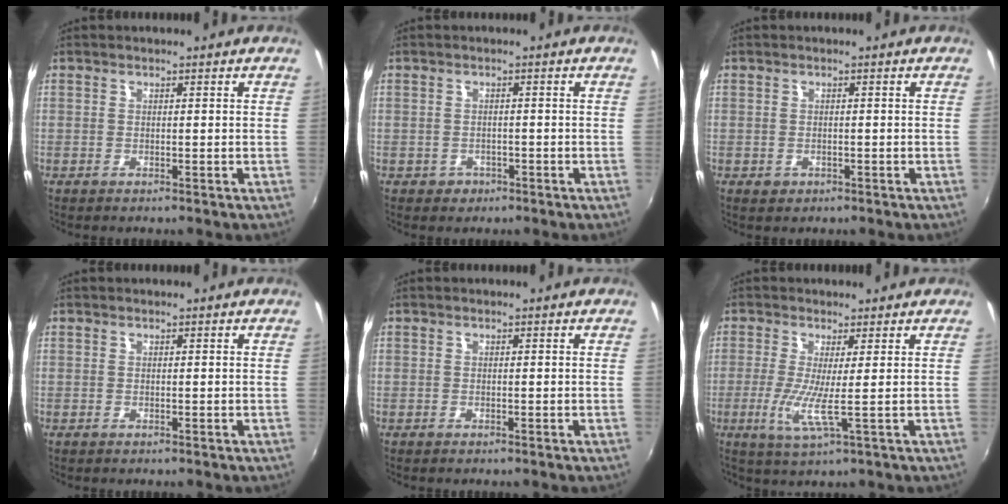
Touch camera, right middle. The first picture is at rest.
{"total": 2.0, "force": [-1.0, 1.7, 0.4], "torque": [-0.011, -0.002, -0.013]}
{"total": 1.3, "force": [-0.6, 1.0, 0.5], "torque": [-0.010, -0.004, -0.008]}
{"total": 0.0}
{"total": 0.0}
{"total": 5.2, "force": [-0.5, -0.5, 5.1], "torque": [-0.116, -0.017, -0.019]}